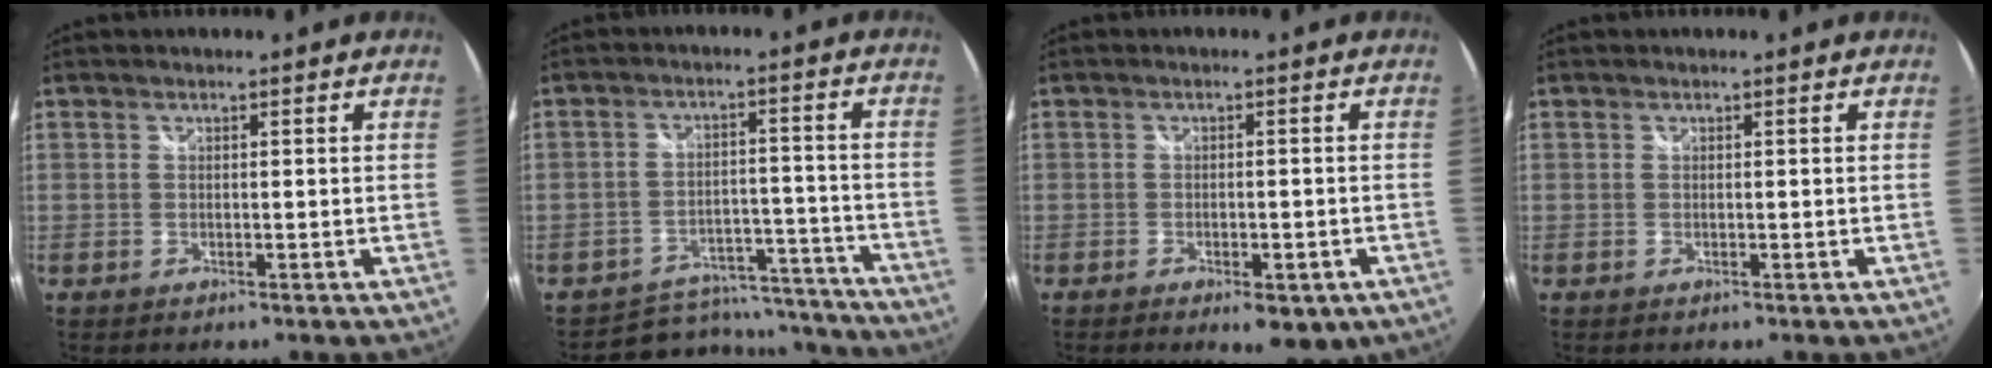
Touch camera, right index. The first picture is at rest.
{"total": 13.8, "force": [-12.0, 6.6, 1.7], "torque": [-0.038, 0.047, -0.149]}
{"total": 6.8, "force": [-4.1, 2.7, 4.7], "torque": [-0.079, -0.016, -0.051]}
{"total": 0.0}